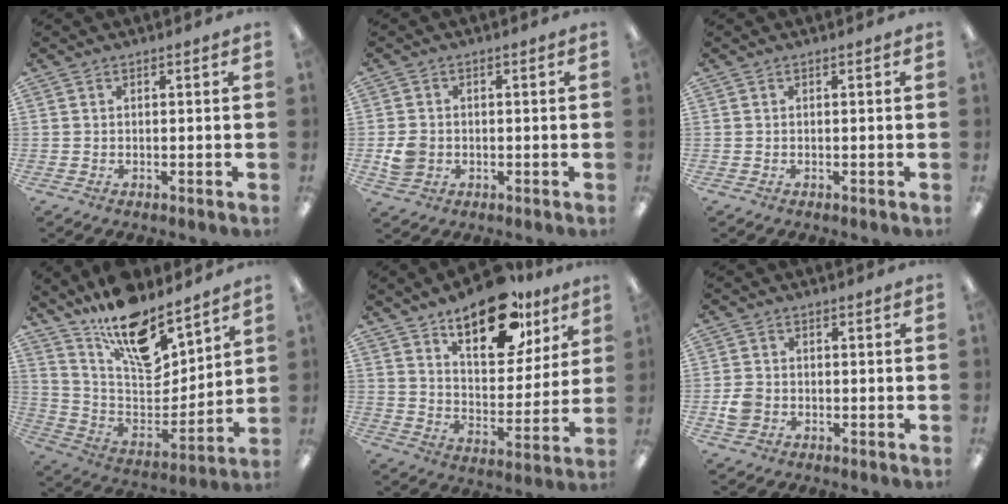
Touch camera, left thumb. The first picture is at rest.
{"total": 4.3, "force": [-0.7, 3.7, 2.0], "torque": [-0.033, 0.002, -0.012]}
{"total": 0.0}
{"total": 18.1, "force": [14.0, 6.8, 9.2], "torque": [-0.164, -0.103, 0.248]}
{"total": 19.0, "force": [13.0, 8.9, 10.7], "torque": [-0.155, -0.068, 0.219]}
{"total": 3.7, "force": [-1.1, 3.0, 1.8], "torque": [-0.028, 0.008, -0.019]}